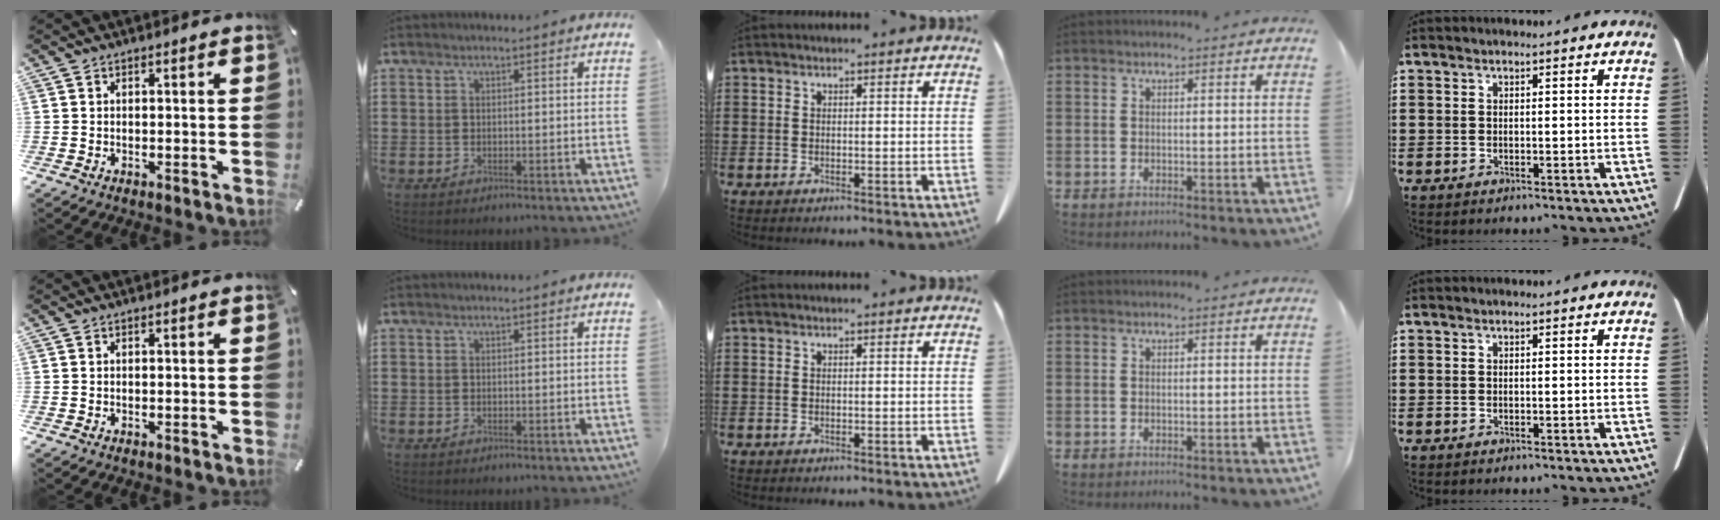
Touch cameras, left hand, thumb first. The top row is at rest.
{}